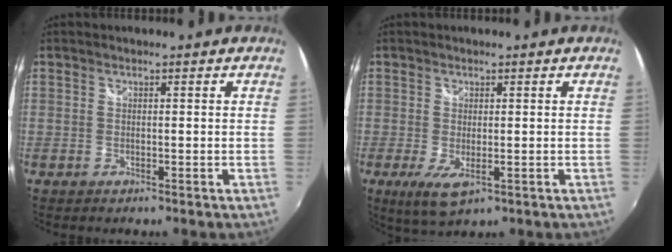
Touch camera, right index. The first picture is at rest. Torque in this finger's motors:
{"motor_torque": [0.12, 0.00, 0.11, 0.07]}